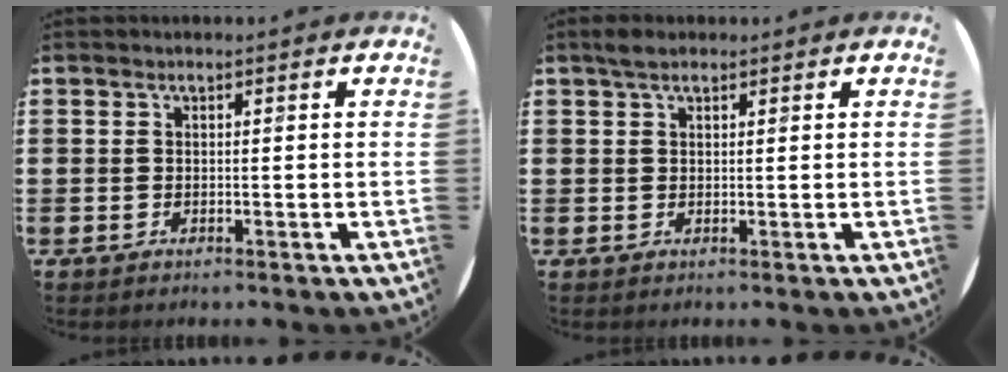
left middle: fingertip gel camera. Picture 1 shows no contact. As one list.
[{"total": 1.8, "force": [1.4, 0.9, 0.7], "torque": [-0.008, 0.004, 0.024]}]